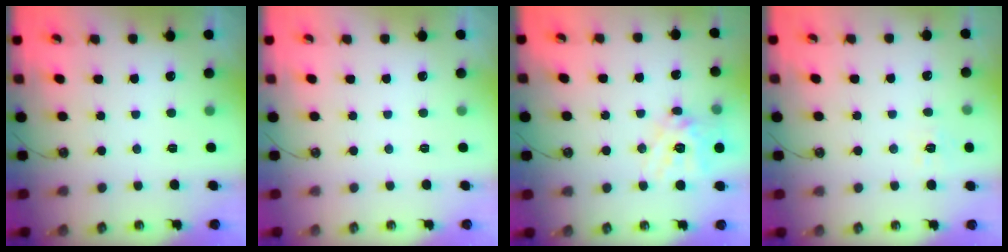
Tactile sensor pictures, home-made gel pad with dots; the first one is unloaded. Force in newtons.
{"total": 0.0}
{"total": 14.8, "press": 14.6, "slide": 2.1}
{"total": 6.6, "press": 6.6, "slide": 0.6}